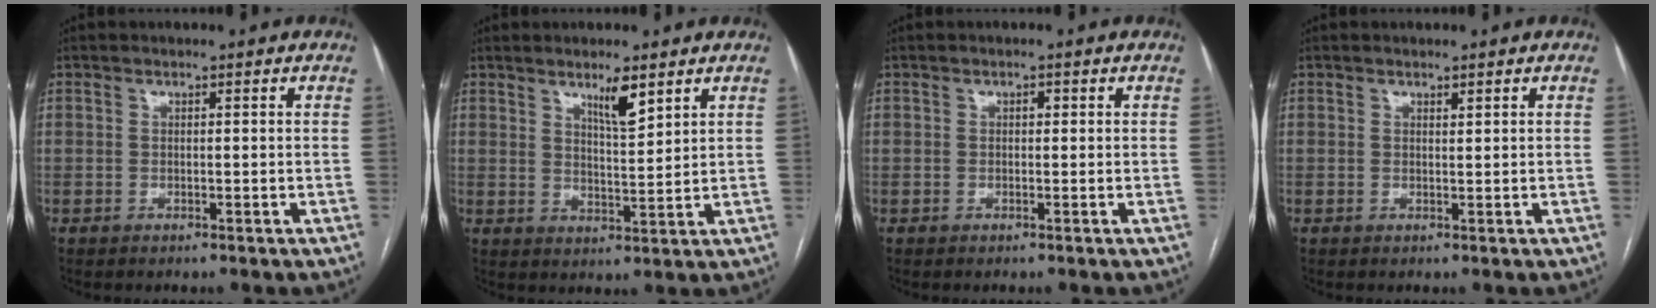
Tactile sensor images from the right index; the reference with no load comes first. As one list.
[{"total": 4.9, "force": [3.2, 0.7, 3.6], "torque": [-0.065, -0.005, 0.058]}, {"total": 0.8, "force": [0.2, 0.4, 0.6], "torque": [-0.009, 0.002, 0.001]}, {"total": 0.5, "force": [0.5, 0.1, 0.3], "torque": [-0.006, -0.004, 0.007]}]